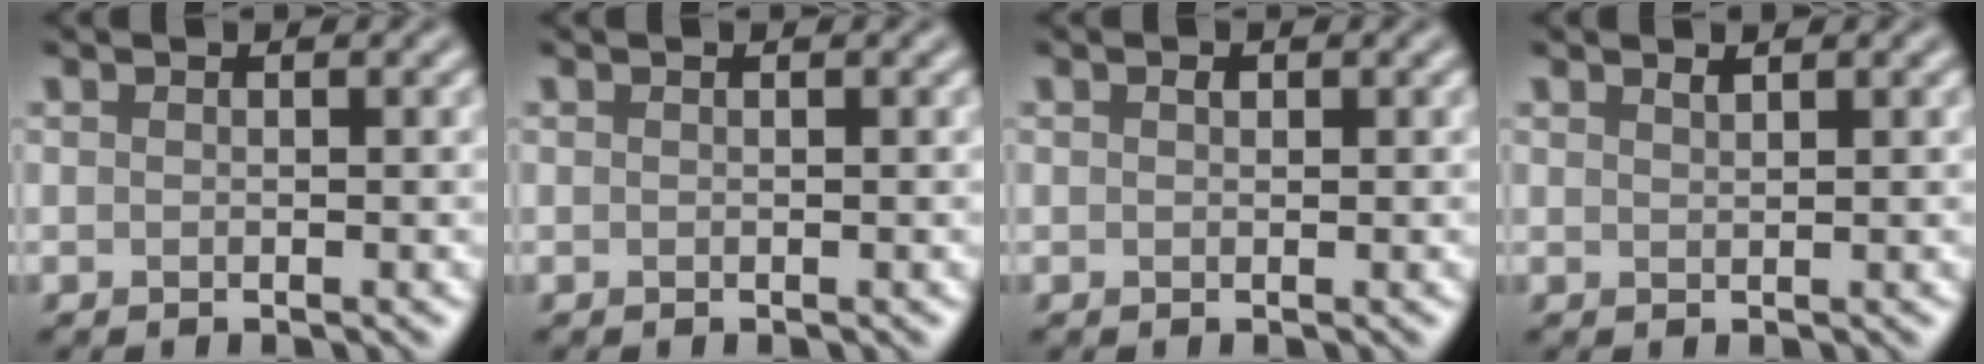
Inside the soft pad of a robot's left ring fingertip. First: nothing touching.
{"total": 0.0}
{"total": 0.5, "force": [0.2, 0.3, 0.3], "torque": [-0.005, 0.000, 0.002]}
{"total": 0.7, "force": [0.6, 0.1, 0.3], "torque": [-0.002, -0.001, 0.013]}